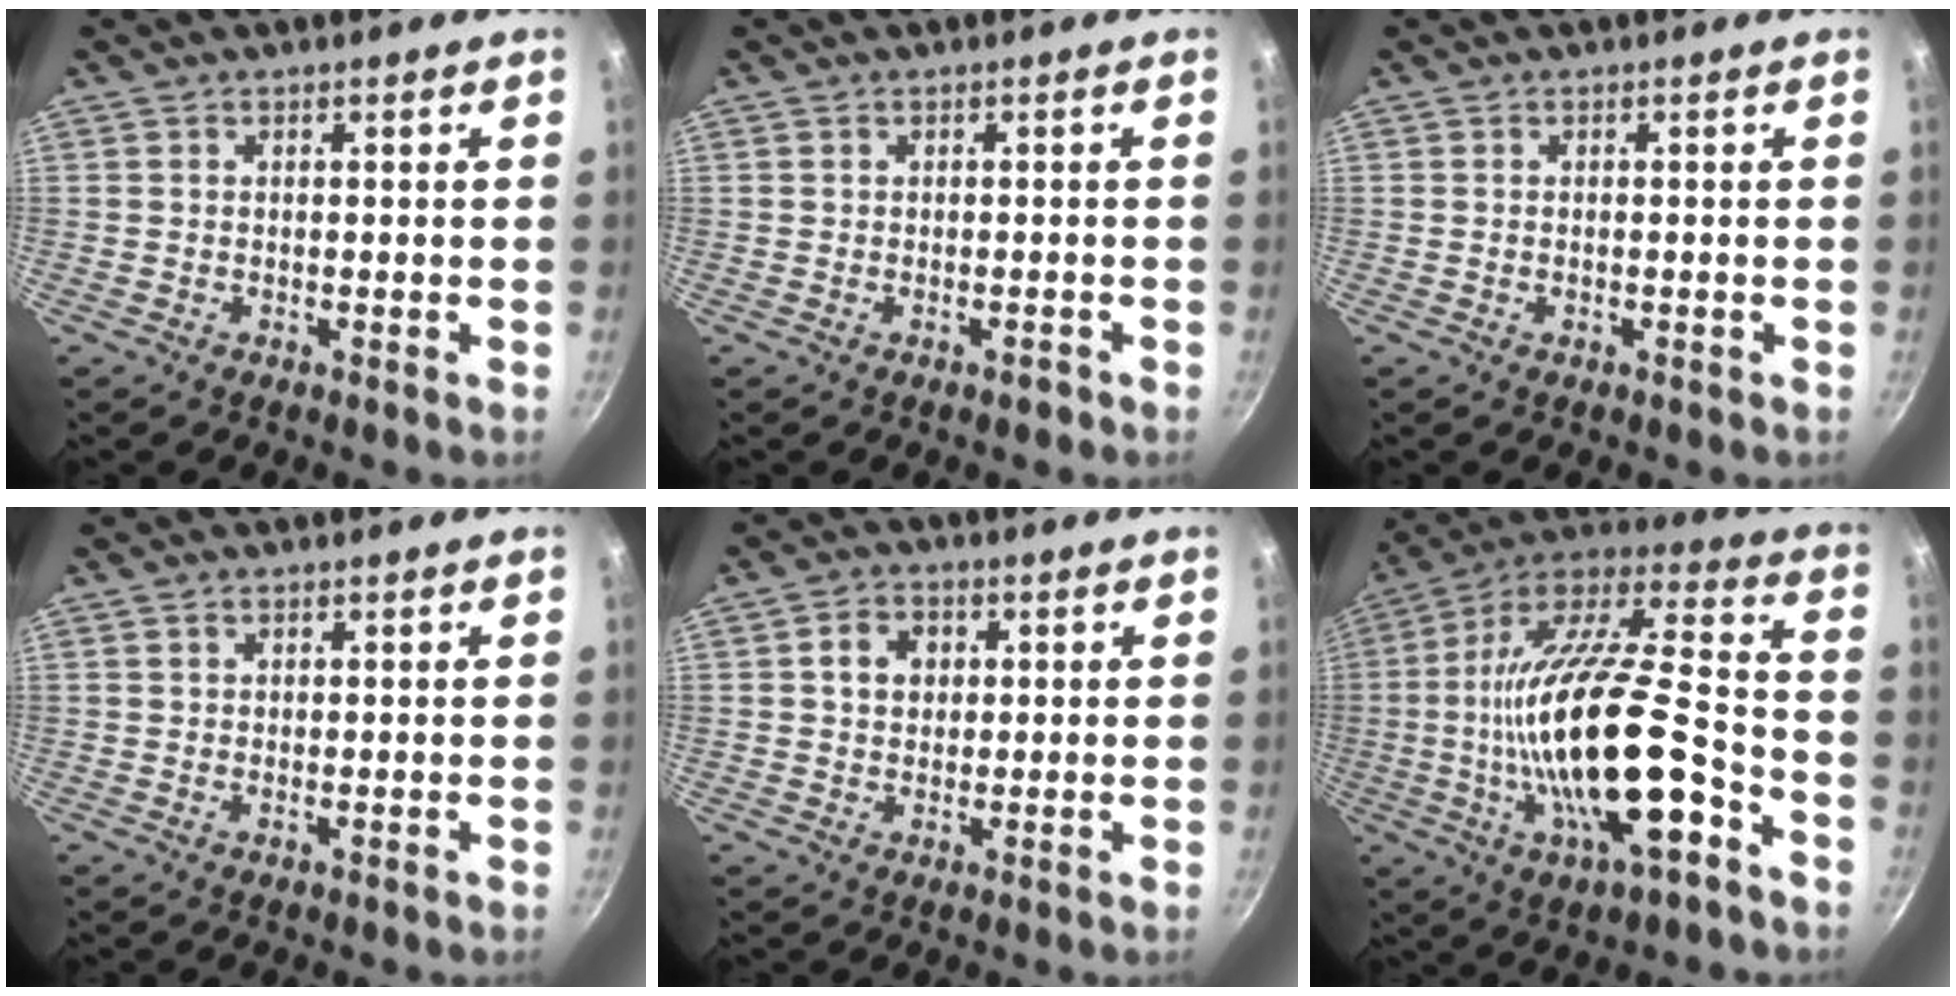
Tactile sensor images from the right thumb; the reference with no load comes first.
{"total": 1.0, "force": [-0.6, 0.5, 0.7], "torque": [-0.007, 0.008, -0.009]}
{"total": 0.5, "force": [-0.2, 0.3, 0.4], "torque": [-0.006, 0.003, -0.003]}
{"total": 1.0, "force": [0.5, 0.6, 0.5], "torque": [-0.007, 0.002, 0.007]}
{"total": 5.1, "force": [1.1, 4.2, 2.7], "torque": [-0.022, 0.007, 0.012]}
{"total": 26.9, "force": [-7.2, 9.2, 24.2], "torque": [-0.422, 0.024, -0.129]}